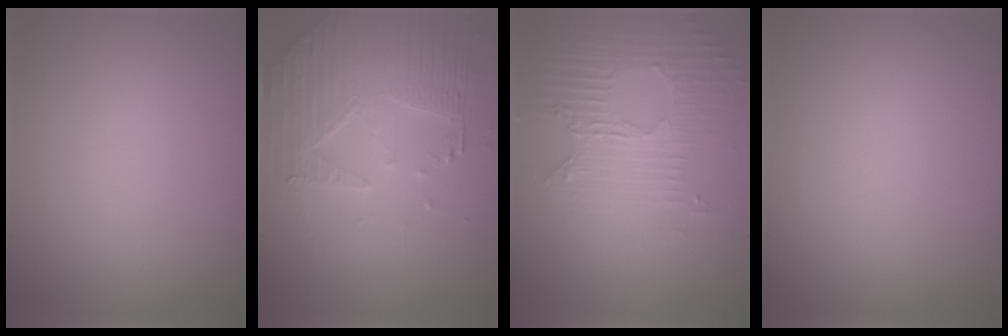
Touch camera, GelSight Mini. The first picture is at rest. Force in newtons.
{"total": 4.4, "press": 4.2, "slide": 1.2}
{"total": 5.2, "press": 3.3, "slide": 4.0}
{"total": 0.0}